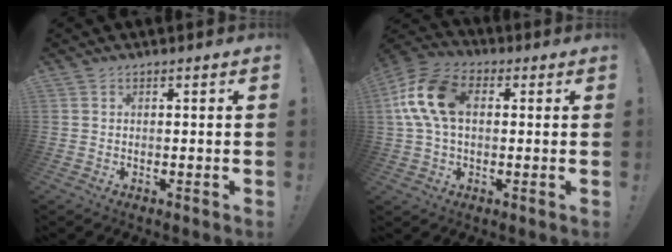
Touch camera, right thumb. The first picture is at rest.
{"total": 15.1, "force": [2.2, 9.8, 11.3], "torque": [-0.230, 0.013, 0.044]}